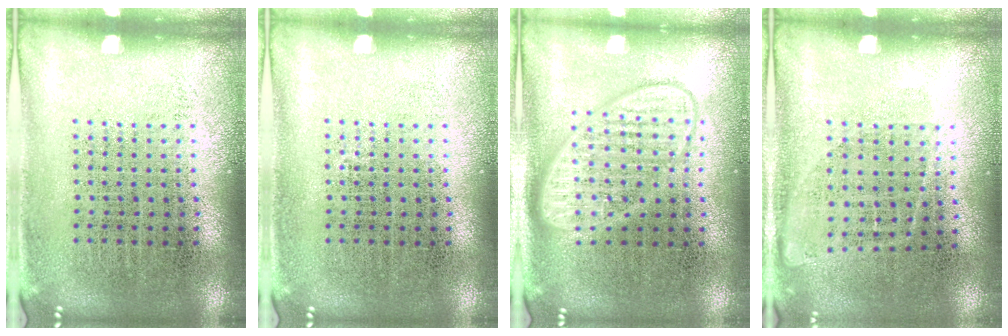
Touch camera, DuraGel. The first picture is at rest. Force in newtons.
{"total": 0.0}
{"total": 2.6, "press": 2.6, "slide": 0.4}
{"total": 1.1, "press": 0.9, "slide": 0.7}